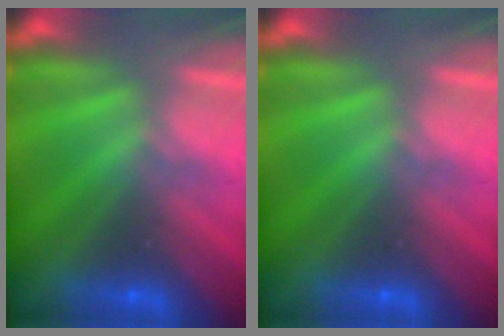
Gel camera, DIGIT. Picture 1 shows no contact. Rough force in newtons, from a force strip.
{"total": 0.0}